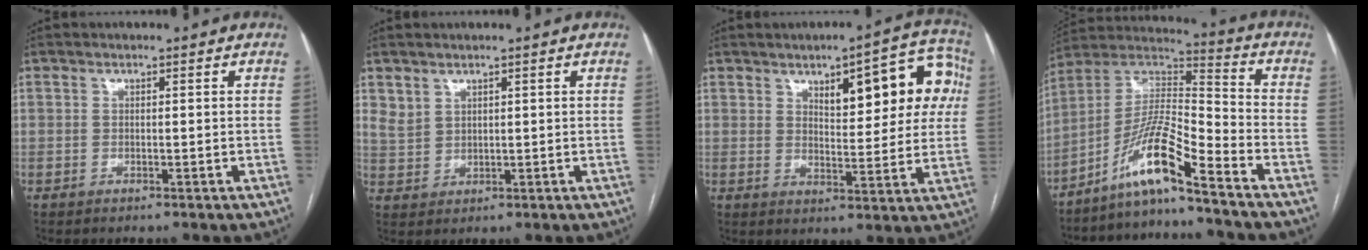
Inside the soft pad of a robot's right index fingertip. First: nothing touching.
{"total": 2.8, "force": [2.1, 1.7, 0.7], "torque": [-0.014, -0.001, 0.051]}
{"total": 13.5, "force": [4.8, 4.7, 11.7], "torque": [-0.136, 0.030, 0.062]}
{"total": 11.2, "force": [-8.1, -0.3, 7.8], "torque": [-0.152, 0.013, -0.154]}